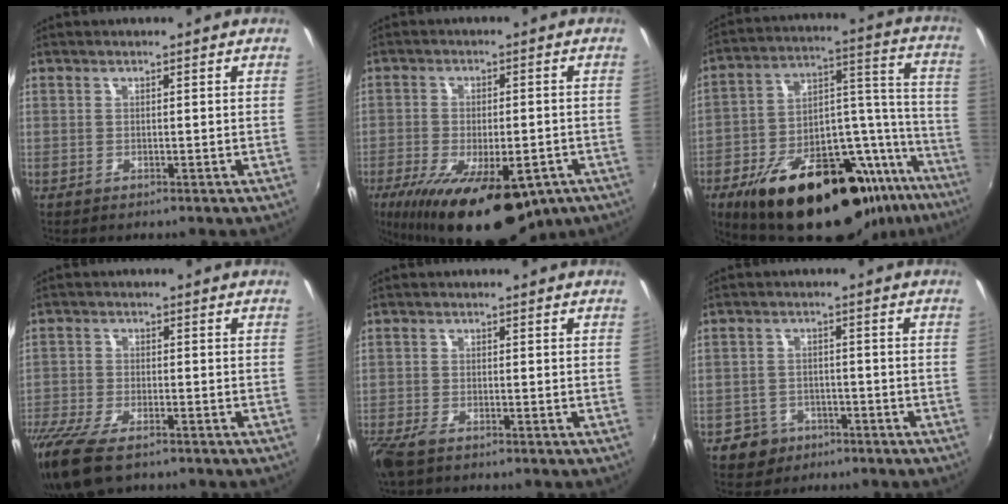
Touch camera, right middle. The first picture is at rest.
{"total": 20.5, "force": [-11.9, 8.4, 14.4], "torque": [-0.272, -0.052, -0.169]}
{"total": 34.4, "force": [-22.2, 13.4, 22.6], "torque": [-0.317, 0.021, -0.318]}
{"total": 11.9, "force": [-8.7, 4.3, 6.9], "torque": [-0.170, -0.047, -0.163]}
{"total": 4.5, "force": [-3.3, 1.2, 2.7], "torque": [-0.071, -0.018, -0.066]}
{"total": 5.8, "force": [-3.4, 4.6, 1.1], "torque": [-0.044, 0.009, -0.049]}